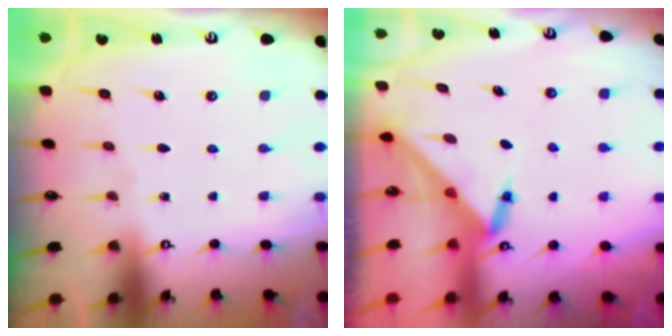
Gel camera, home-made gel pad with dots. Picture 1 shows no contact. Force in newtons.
{"total": 3.5, "press": 3.5, "slide": 0.3}